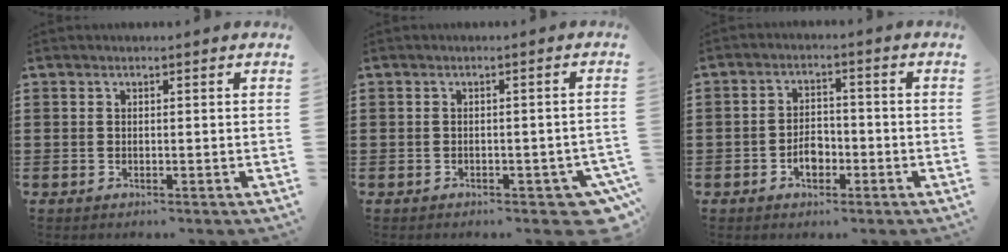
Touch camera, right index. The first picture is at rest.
{"total": 2.3, "force": [-2.0, 0.5, 1.1], "torque": [-0.018, 0.001, -0.039]}
{"total": 3.7, "force": [-1.6, 2.4, 2.3], "torque": [-0.035, 0.000, -0.030]}